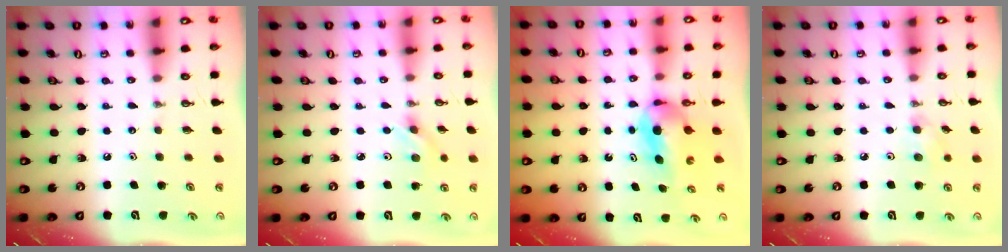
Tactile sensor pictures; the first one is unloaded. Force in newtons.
{"total": 2.8, "press": 2.4, "slide": 1.4}
{"total": 5.7, "press": 5.0, "slide": 2.7}
{"total": 6.6, "press": 5.5, "slide": 3.7}